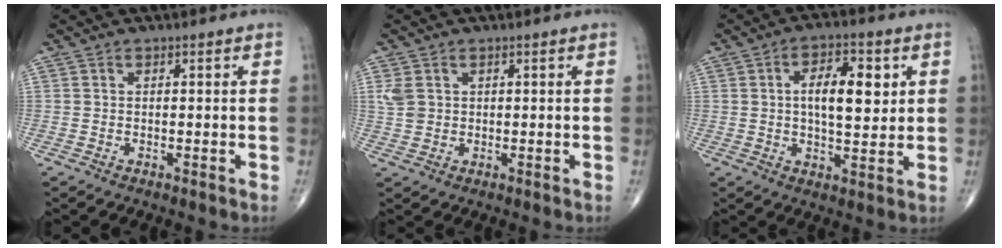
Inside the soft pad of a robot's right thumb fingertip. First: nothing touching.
{"total": 3.1, "force": [1.0, 2.3, 1.7], "torque": [-0.035, -0.001, 0.027]}
{"total": 10.1, "force": [2.2, 4.5, 8.7], "torque": [-0.116, -0.007, 0.032]}